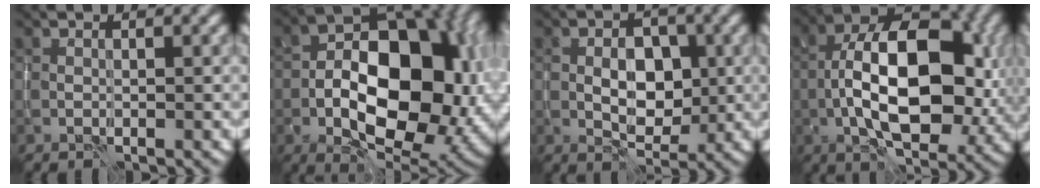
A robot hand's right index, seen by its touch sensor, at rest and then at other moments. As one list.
[{"total": 14.3, "force": [-1.8, 8.4, 11.5], "torque": [-0.155, 0.005, -0.037]}, {"total": 4.3, "force": [0.0, 2.7, 3.3], "torque": [-0.049, 0.000, 0.002]}, {"total": 12.2, "force": [-1.4, 6.2, 10.5], "torque": [-0.168, 0.015, -0.031]}]